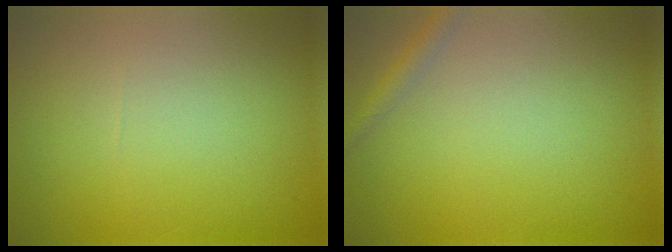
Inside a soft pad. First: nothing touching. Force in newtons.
{"total": 1.4, "press": 1.4, "slide": 0.1}